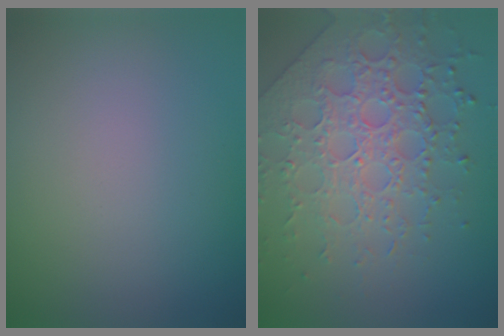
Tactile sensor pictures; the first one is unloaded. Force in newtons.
{"total": 6.0, "press": 5.2, "slide": 3.1}